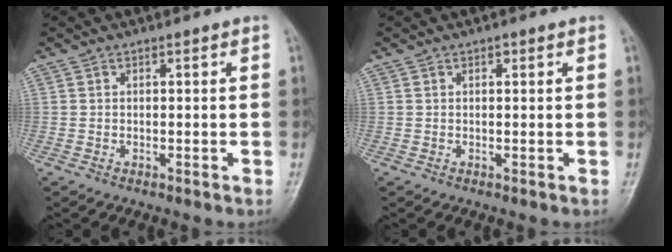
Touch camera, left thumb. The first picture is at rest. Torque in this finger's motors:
{"motor_torque": [0.14, -0.11, -0.13, -0.11, 0.00]}